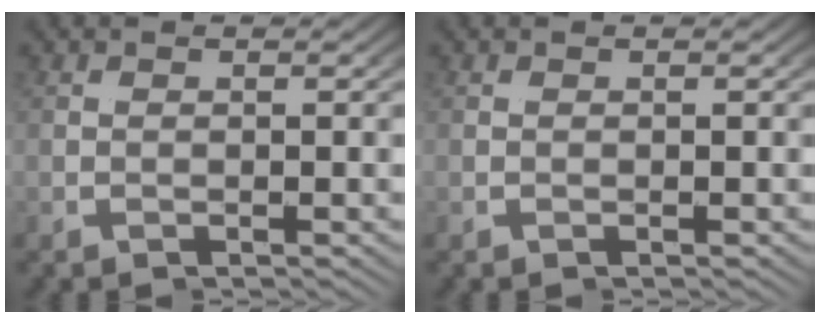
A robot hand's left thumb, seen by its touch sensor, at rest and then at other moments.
{"total": 0.0}